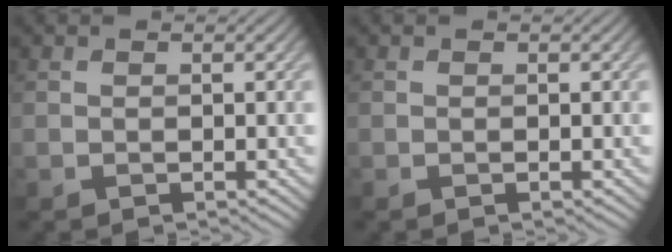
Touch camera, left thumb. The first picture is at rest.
{"total": 0.0}